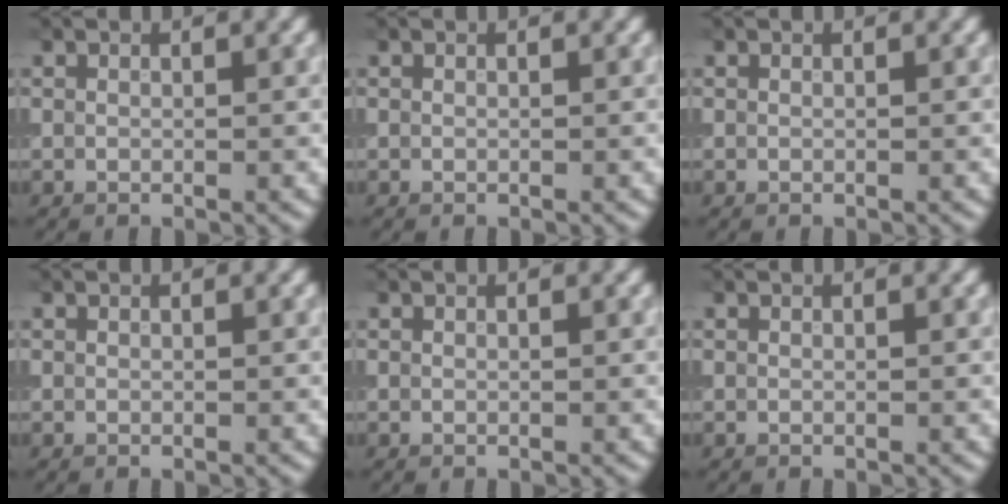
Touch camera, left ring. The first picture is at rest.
{"total": 0.0}
{"total": 0.0}
{"total": 0.0}
{"total": 0.0}
{"total": 0.0}